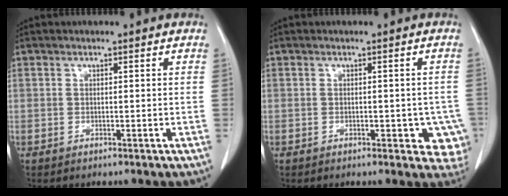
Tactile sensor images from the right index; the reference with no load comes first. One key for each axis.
{"total": 5.3, "fx": -1.5, "fy": 2.8, "fz": 4.2, "tx": -0.020, "ty": 0.006, "tz": -0.013}